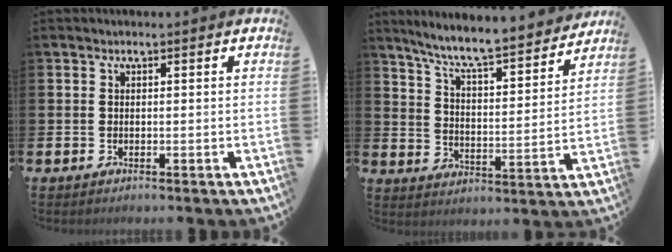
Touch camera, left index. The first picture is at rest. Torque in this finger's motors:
{"motor_torque": [0.19, -0.49, 0.67, 0.21]}